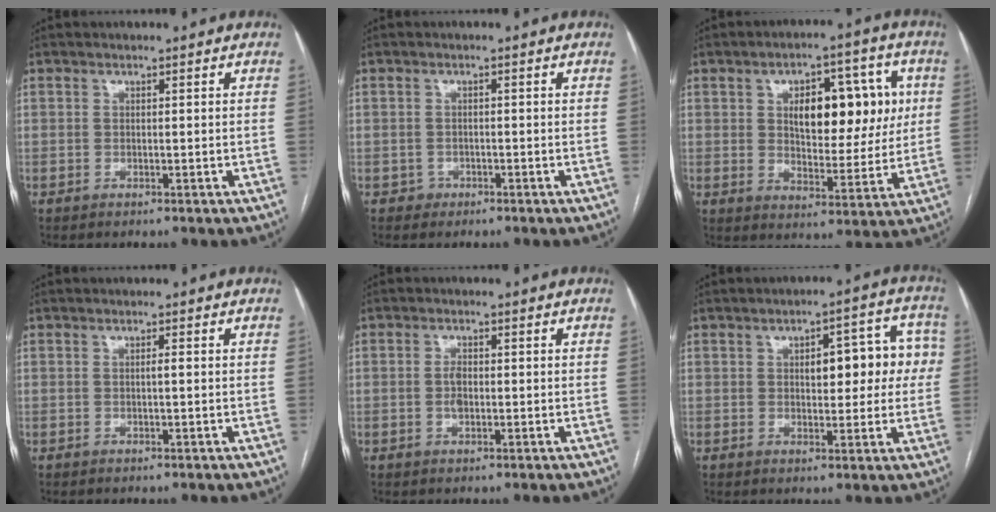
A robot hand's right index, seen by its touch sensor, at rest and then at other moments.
{"total": 1.3, "force": [-0.8, 1.1, -0.1], "torque": [0.005, 0.006, -0.015]}
{"total": 13.1, "force": [3.1, 6.4, 11.0], "torque": [-0.152, 0.024, 0.053]}
{"total": 0.6, "force": [0.0, 0.0, 0.6], "torque": [-0.010, 0.001, -0.001]}
{"total": 2.1, "force": [-0.3, 1.1, 1.8], "torque": [-0.036, 0.002, -0.005]}
{"total": 9.3, "force": [1.2, 4.0, 8.3], "torque": [-0.095, 0.036, 0.018]}